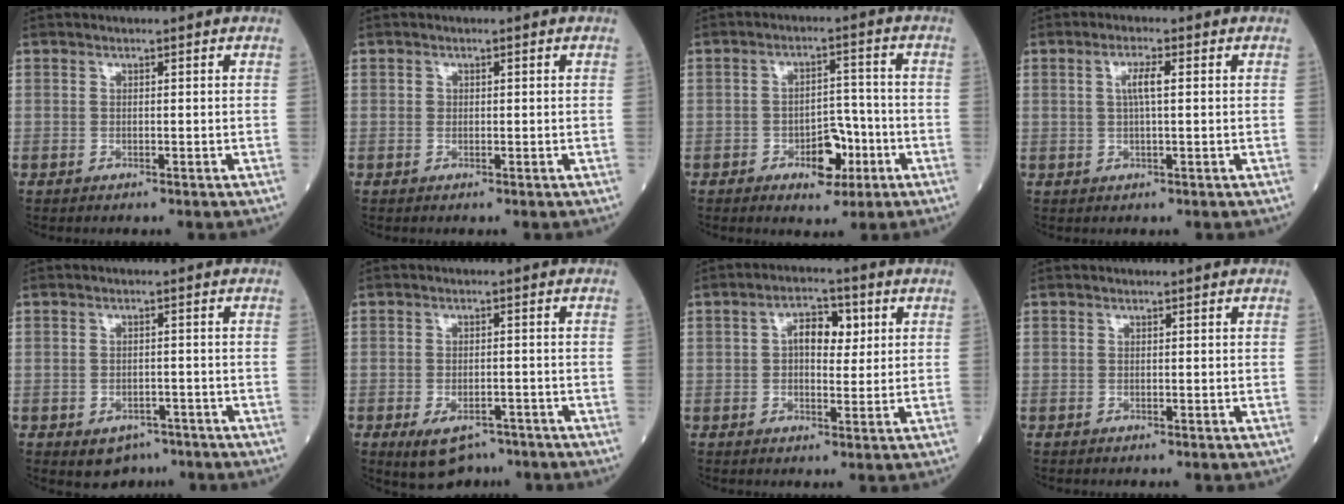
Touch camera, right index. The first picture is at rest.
{"total": 0.6, "force": [0.1, 0.6, 0.2], "torque": [0.001, 0.002, 0.001]}
{"total": 6.3, "force": [-2.8, 3.1, 4.7], "torque": [-0.066, 0.009, -0.041]}
{"total": 3.0, "force": [0.6, 0.2, 3.0], "torque": [-0.057, 0.004, 0.010]}
{"total": 3.8, "force": [-2.3, 2.6, 1.6], "torque": [-0.017, 0.005, -0.022]}
{"total": 6.3, "force": [-4.2, 3.2, 3.5], "torque": [-0.054, -0.001, -0.059]}
{"total": 5.6, "force": [1.3, 3.0, 4.6], "torque": [-0.075, 0.016, 0.020]}
{"total": 0.0}